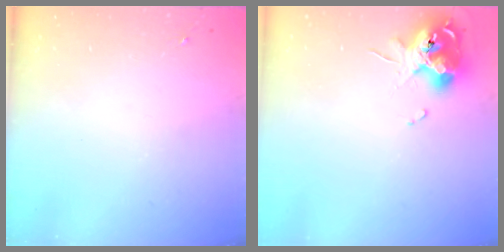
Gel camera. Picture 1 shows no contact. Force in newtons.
{"total": 12.4, "press": 12.2, "slide": 1.6}